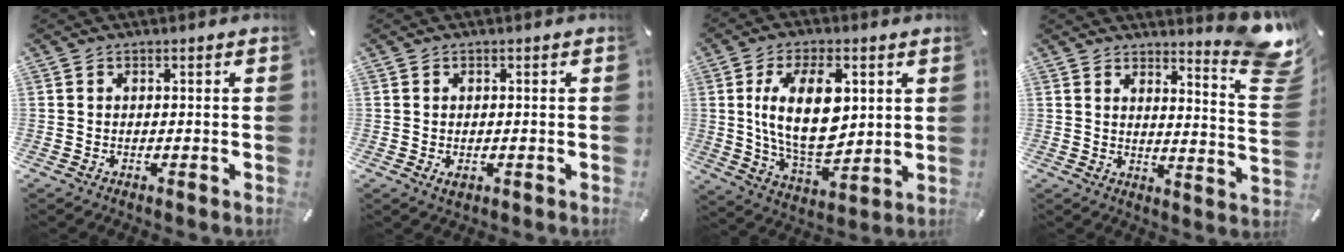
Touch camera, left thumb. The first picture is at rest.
{"total": 1.5, "force": [-0.4, 1.0, 1.0], "torque": [-0.018, 0.001, -0.006]}
{"total": 16.9, "force": [3.5, 9.2, 13.7], "torque": [-0.272, -0.011, 0.054]}
{"total": 9.5, "force": [7.2, 2.4, 5.7], "torque": [-0.073, -0.066, 0.121]}